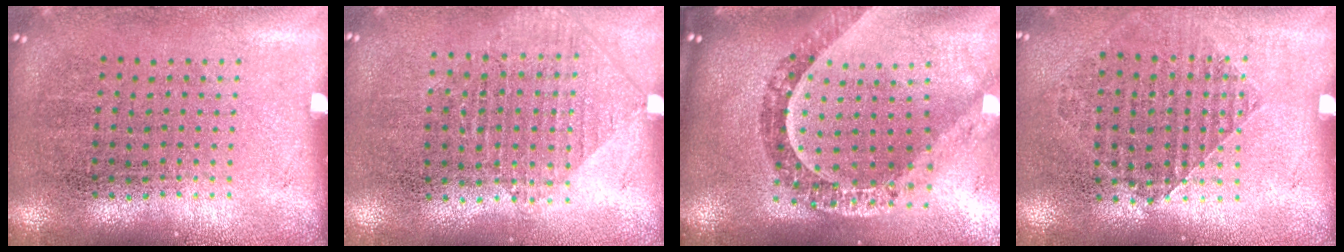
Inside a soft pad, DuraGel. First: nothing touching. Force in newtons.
{"total": 0.9, "press": 0.9, "slide": 0.2}
{"total": 2.1, "press": 1.8, "slide": 1.2}
{"total": 0.9, "press": 0.9, "slide": 0.1}